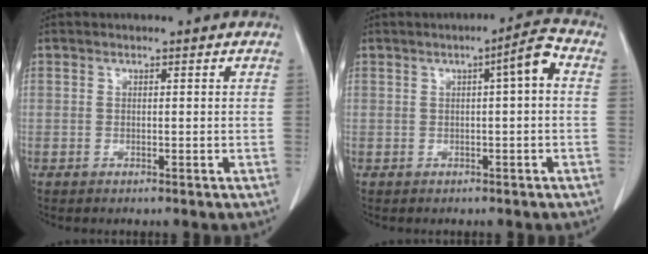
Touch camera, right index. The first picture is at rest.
{"total": 3.9, "force": [0.6, 0.2, 3.9], "torque": [-0.053, 0.011, 0.006]}